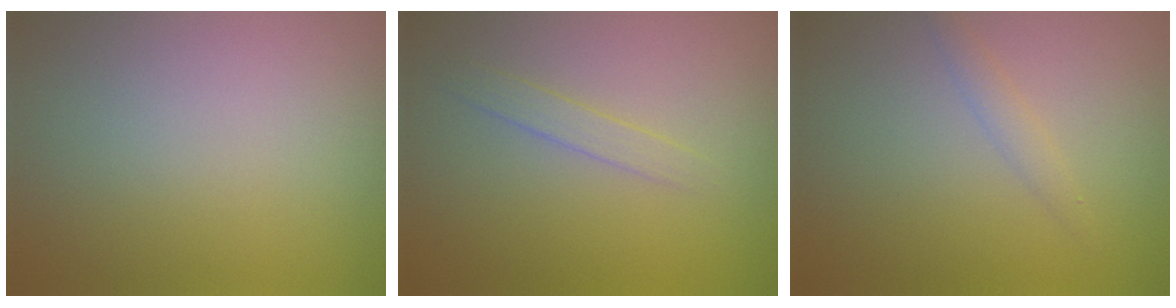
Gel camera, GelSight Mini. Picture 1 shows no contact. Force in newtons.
{"total": 1.3, "press": 1.3, "slide": 0.1}
{"total": 1.3, "press": 1.3, "slide": 0.0}